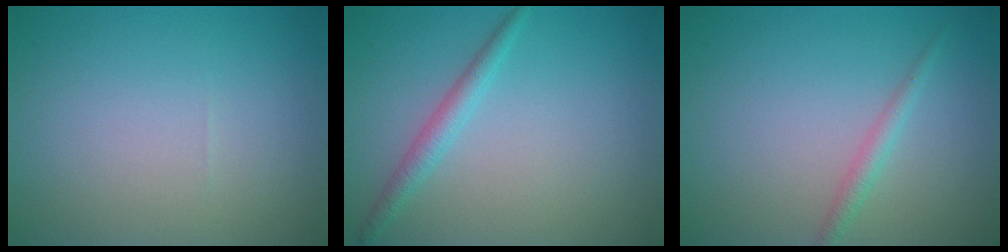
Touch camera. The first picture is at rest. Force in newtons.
{"total": 1.9, "press": 1.9, "slide": 0.1}
{"total": 1.4, "press": 1.4, "slide": 0.0}